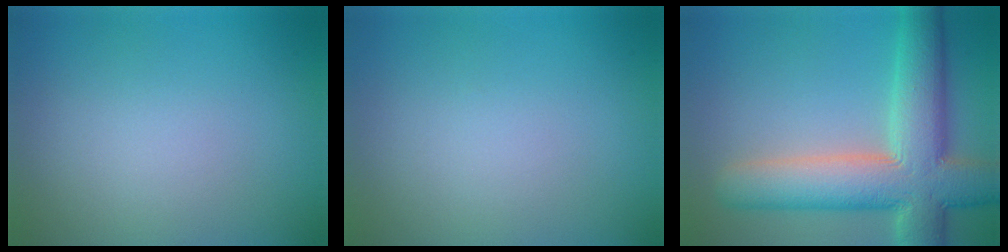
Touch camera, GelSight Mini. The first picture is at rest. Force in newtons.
{"total": 0.0}
{"total": 10.9, "press": 10.9, "slide": 1.1}